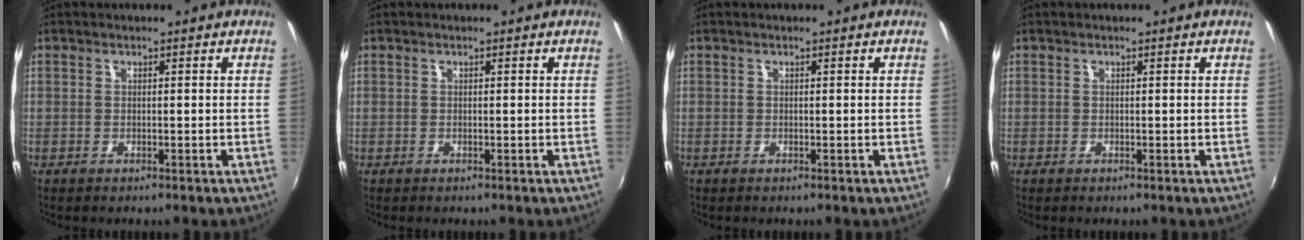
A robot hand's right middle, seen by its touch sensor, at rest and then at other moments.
{"total": 0.0}
{"total": 0.0}
{"total": 0.0}